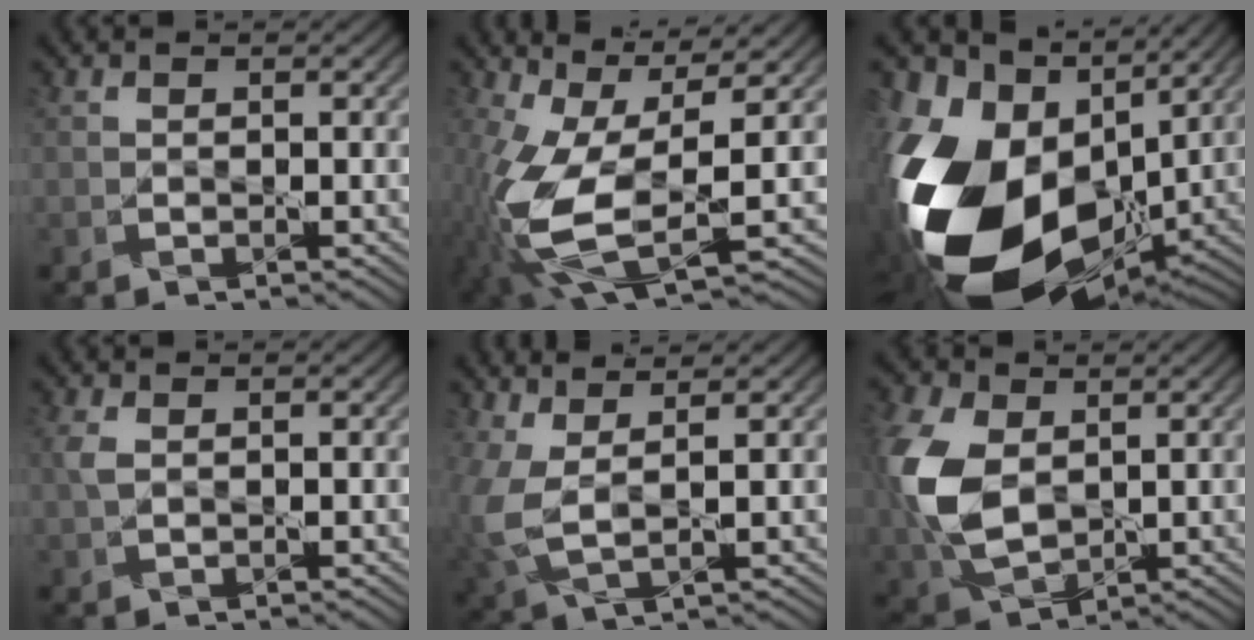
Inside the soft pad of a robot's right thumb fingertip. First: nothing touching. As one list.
[{"total": 13.8, "force": [-2.2, 6.0, 12.2], "torque": [-0.291, -0.024, -0.030]}, {"total": 21.2, "force": [-2.4, 14.3, 15.5], "torque": [-0.390, -0.049, -0.023]}, {"total": 1.7, "force": [0.4, 1.0, 1.4], "torque": [-0.043, 0.004, 0.008]}, {"total": 5.6, "force": [1.5, 2.4, 4.9], "torque": [-0.134, 0.001, 0.028]}, {"total": 11.7, "force": [1.3, 7.9, 8.5], "torque": [-0.251, 0.002, 0.030]}]